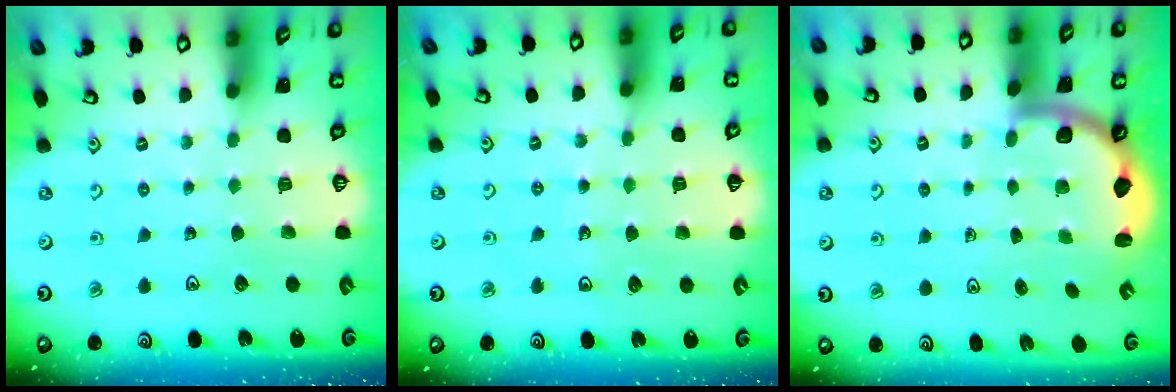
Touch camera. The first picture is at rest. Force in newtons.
{"total": 5.2, "press": 4.9, "slide": 1.5}
{"total": 2.6, "press": 2.5, "slide": 0.7}